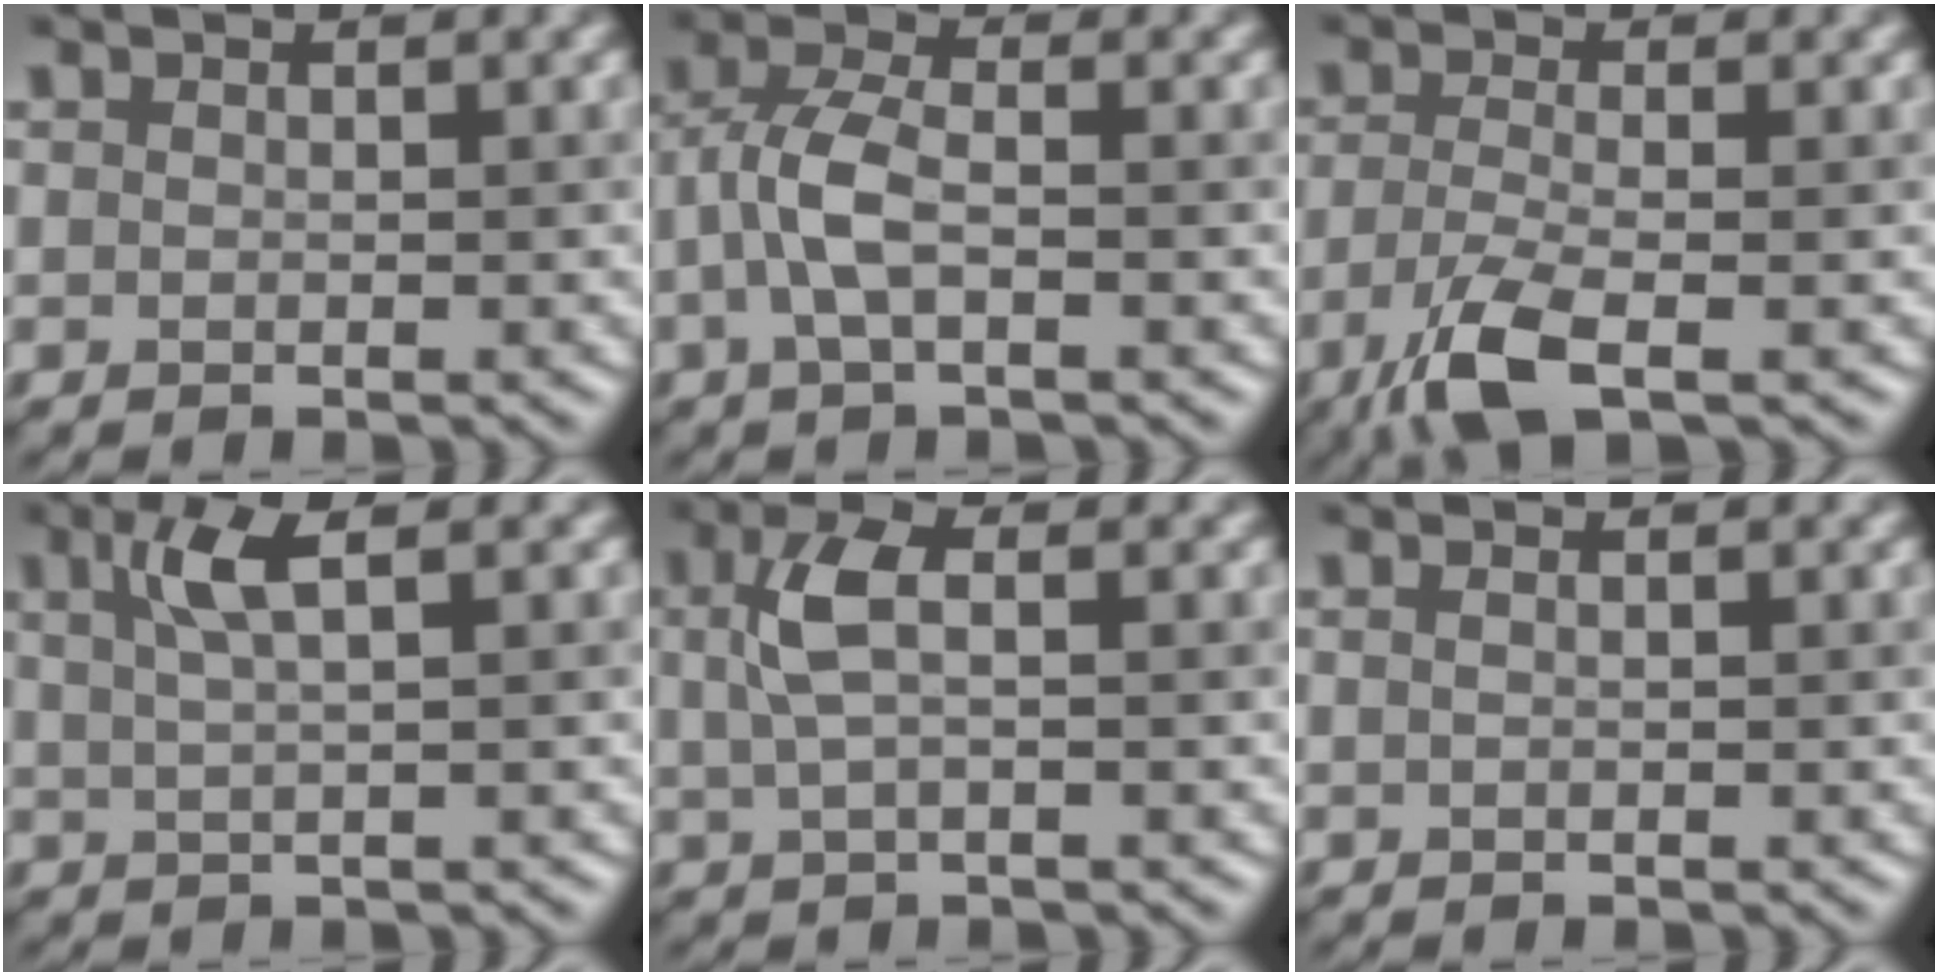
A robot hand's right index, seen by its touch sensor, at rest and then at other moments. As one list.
[{"total": 4.0, "force": [-0.8, 1.6, 3.5], "torque": [-0.082, 0.014, -0.018]}, {"total": 4.7, "force": [-2.6, 1.3, 3.7], "torque": [-0.086, -0.001, -0.050]}, {"total": 3.2, "force": [1.3, 0.6, 2.8], "torque": [-0.047, 0.010, 0.028]}, {"total": 3.4, "force": [0.7, 1.2, 3.1], "torque": [-0.067, 0.012, 0.015]}, {"total": 1.0, "force": [0.3, 0.5, 0.8], "torque": [-0.002, -0.003, -0.005]}]